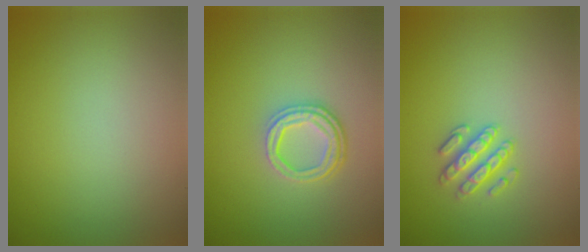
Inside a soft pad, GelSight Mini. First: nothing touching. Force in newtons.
{"total": 3.4, "press": 2.6, "slide": 2.2}
{"total": 2.5, "press": 2.3, "slide": 0.9}